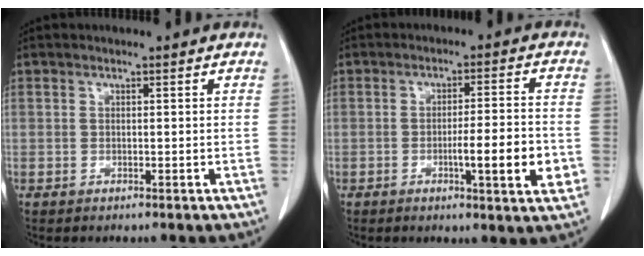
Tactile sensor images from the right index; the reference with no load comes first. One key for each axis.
{"total": 8.8, "fx": -2.4, "fy": 0.6, "fz": 8.4, "tx": -0.115, "ty": -0.004, "tz": -0.034}